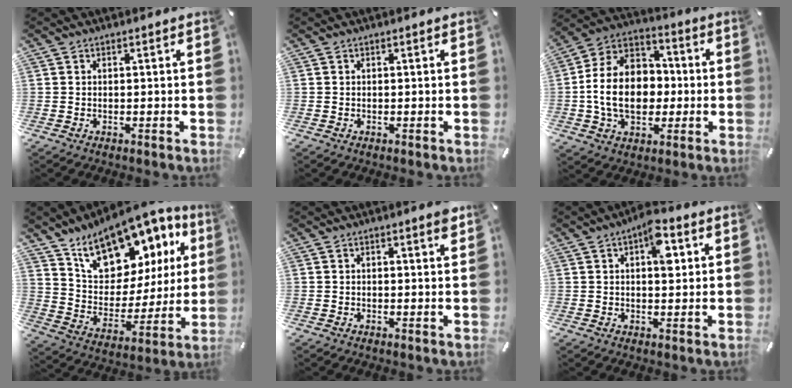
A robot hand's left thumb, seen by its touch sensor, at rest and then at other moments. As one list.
[{"total": 0.0}, {"total": 16.0, "force": [-2.0, 12.4, 9.9], "torque": [-0.222, 0.015, -0.038]}, {"total": 16.1, "force": [12.0, 8.8, 6.0], "torque": [-0.097, -0.102, 0.212]}, {"total": 1.8, "force": [0.9, 0.4, 1.4], "torque": [-0.013, -0.004, 0.011]}, {"total": 7.5, "force": [2.2, 3.8, 6.1], "torque": [-0.067, -0.009, 0.027]}]